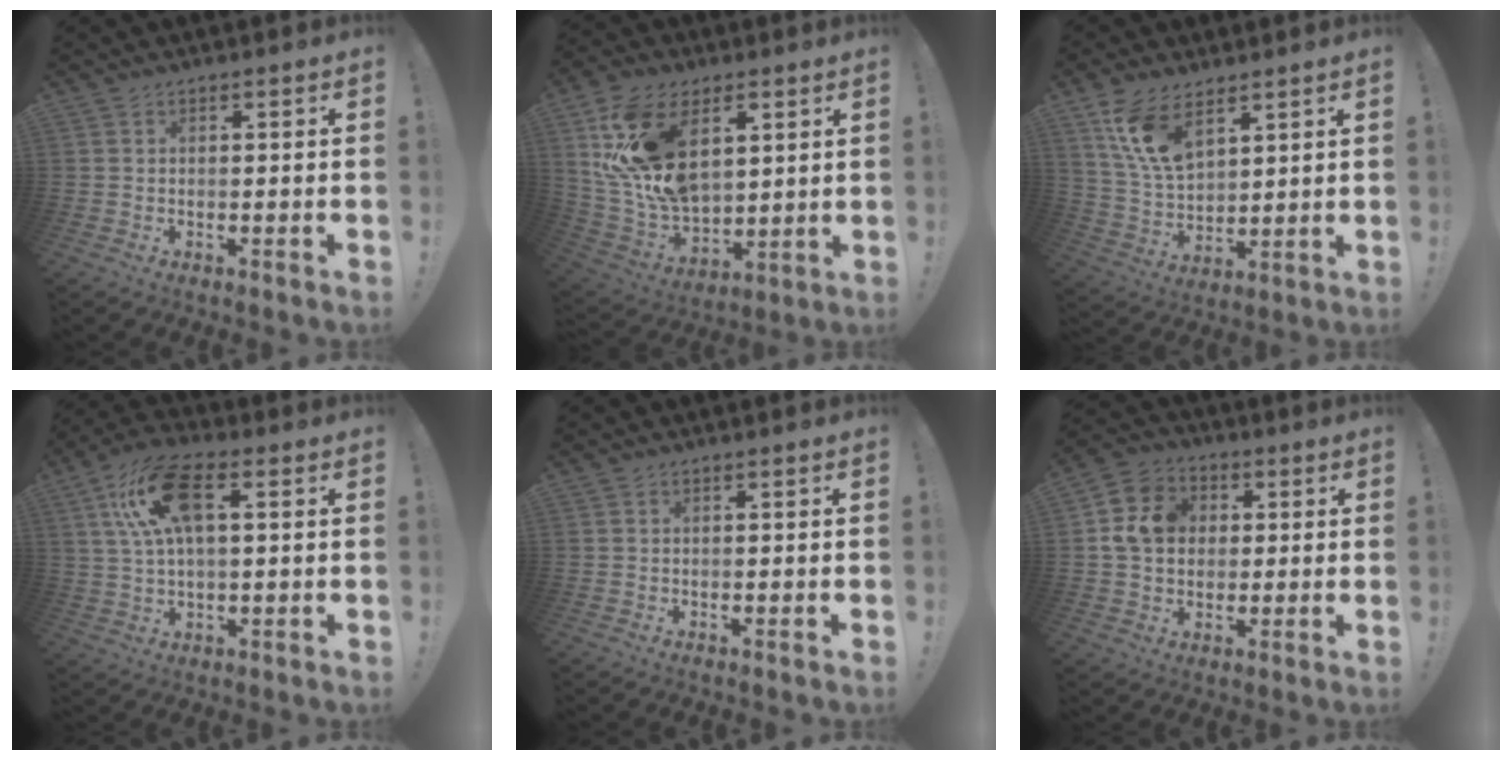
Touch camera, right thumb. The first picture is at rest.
{"total": 20.8, "force": [8.6, 13.2, 13.5], "torque": [-0.280, -0.044, 0.158]}
{"total": 12.9, "force": [8.0, 6.6, 7.6], "torque": [-0.157, -0.038, 0.151]}
{"total": 16.1, "force": [4.2, 7.6, 13.5], "torque": [-0.264, 0.009, 0.076]}
{"total": 0.0}
{"total": 11.5, "force": [1.9, 9.9, 5.6], "torque": [-0.094, 0.011, 0.042]}